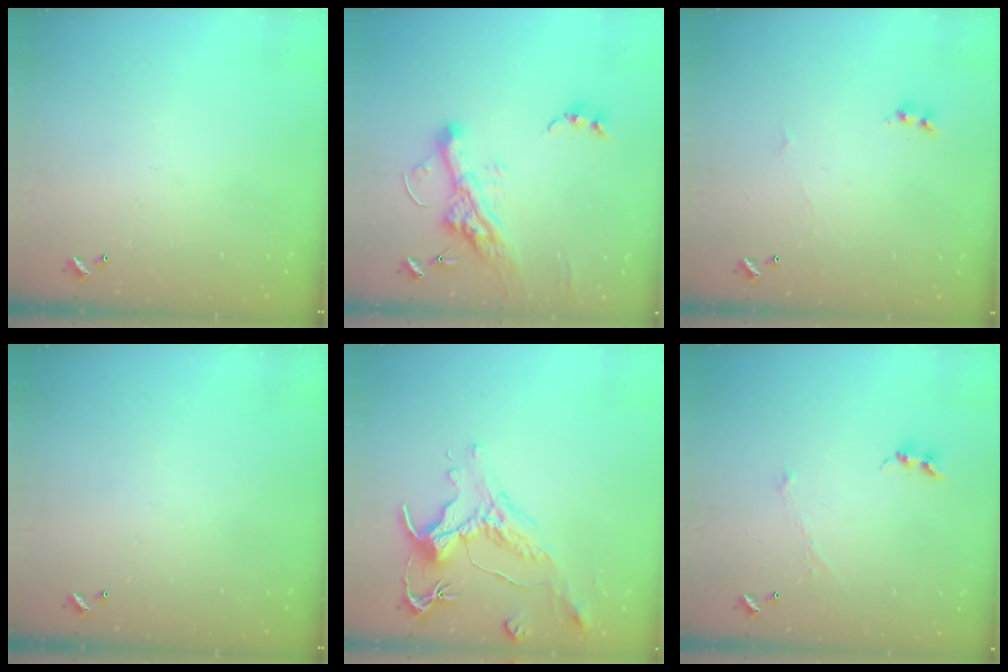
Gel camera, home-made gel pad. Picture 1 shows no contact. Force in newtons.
{"total": 12.9, "press": 12.8, "slide": 1.9}
{"total": 1.6, "press": 1.5, "slide": 0.4}
{"total": 0.0}
{"total": 1.6, "press": 0.9, "slide": 1.3}
{"total": 1.2, "press": 1.2, "slide": 0.1}